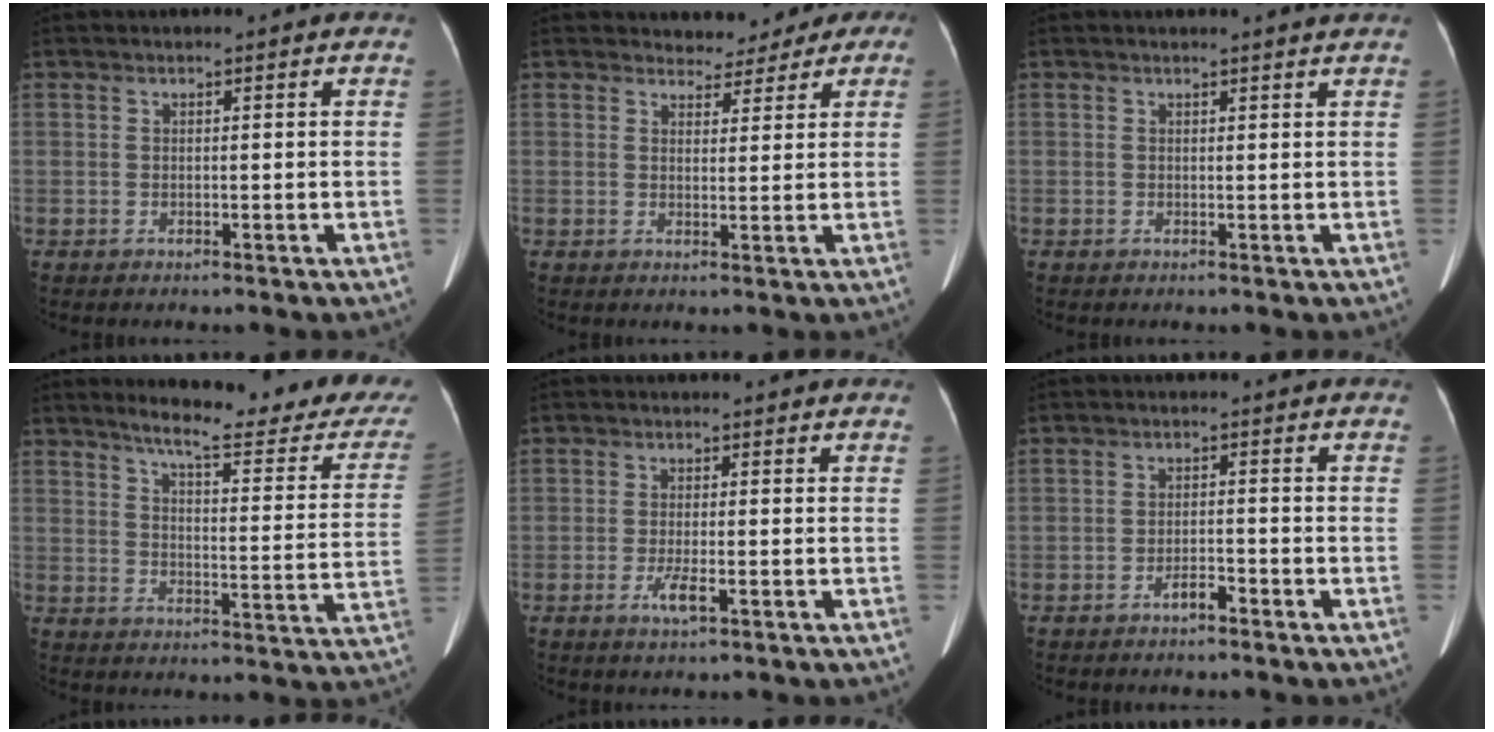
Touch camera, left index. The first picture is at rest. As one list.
[{"total": 4.5, "force": [3.5, 2.8, 0.5], "torque": [0.002, 0.010, 0.035]}, {"total": 1.3, "force": [1.2, -0.2, 0.3], "torque": [-0.015, -0.001, 0.011]}, {"total": 20.8, "force": [18.4, 2.7, 9.4], "torque": [-0.106, -0.063, 0.214]}, {"total": 2.5, "force": [-1.1, 0.4, 2.2], "torque": [-0.047, -0.004, -0.018]}, {"total": 1.9, "force": [-1.5, 0.4, 1.0], "torque": [-0.018, 0.001, -0.027]}]